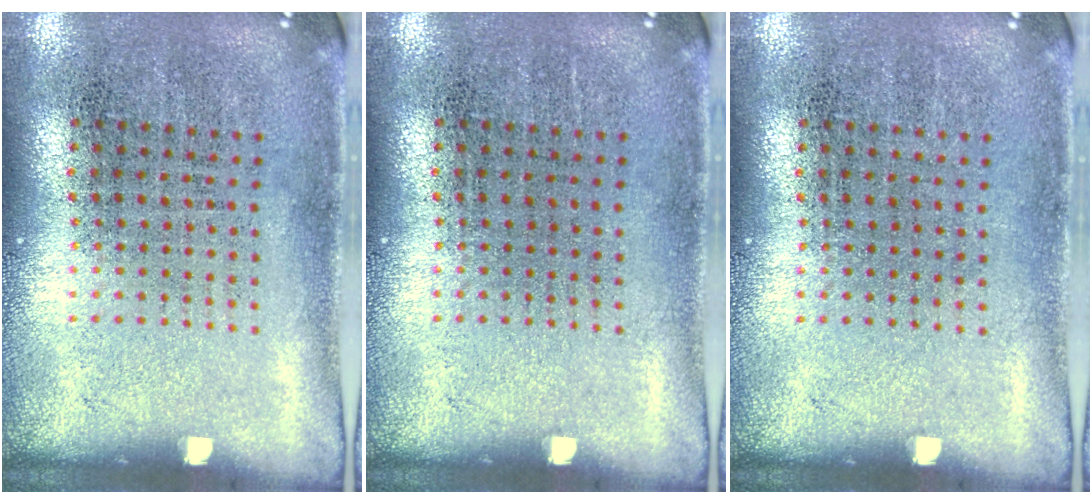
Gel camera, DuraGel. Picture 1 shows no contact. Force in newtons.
{"total": 0.0}
{"total": 0.0}